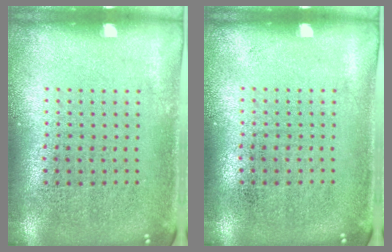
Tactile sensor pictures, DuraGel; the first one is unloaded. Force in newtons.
{"total": 0.0}